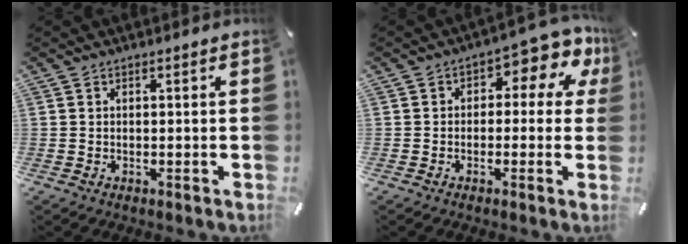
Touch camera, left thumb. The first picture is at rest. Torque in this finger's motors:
{"motor_torque": [0.09, 0.11, 0.42, 0.24, 0.03]}